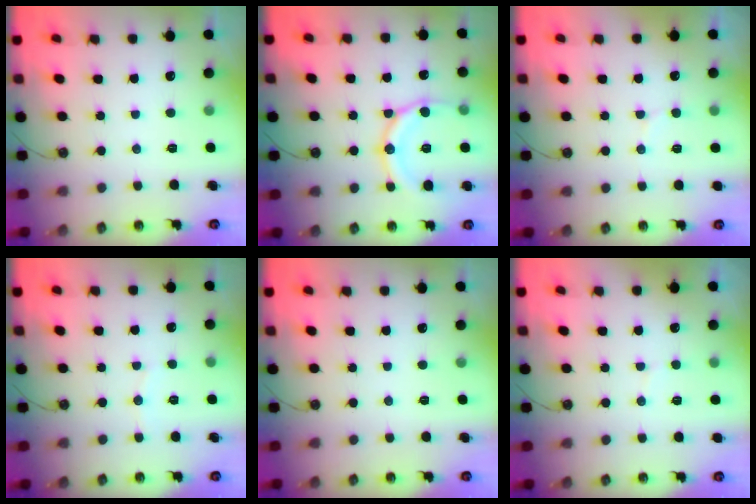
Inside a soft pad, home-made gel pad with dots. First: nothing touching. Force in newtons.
{"total": 14.9, "press": 14.8, "slide": 1.5}
{"total": 6.3, "press": 6.2, "slide": 1.4}
{"total": 4.0, "press": 4.0, "slide": 0.5}
{"total": 0.0}
{"total": 2.3, "press": 2.0, "slide": 1.2}